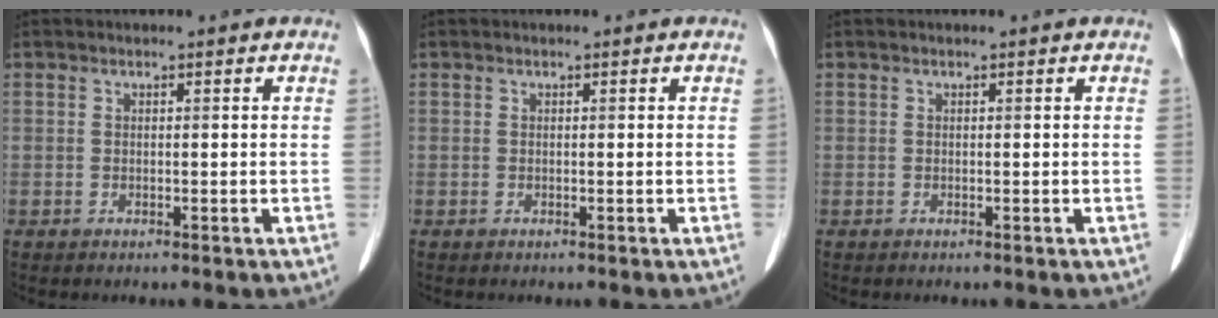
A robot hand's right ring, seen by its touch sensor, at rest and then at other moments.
{"total": 0.0}
{"total": 0.0}